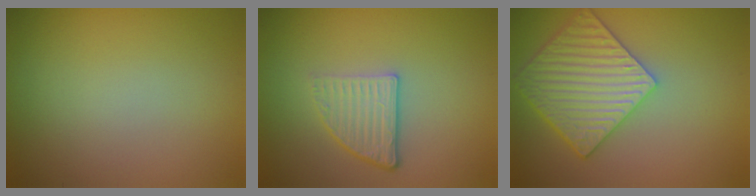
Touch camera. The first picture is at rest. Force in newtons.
{"total": 3.0, "press": 2.3, "slide": 1.8}
{"total": 5.9, "press": 5.0, "slide": 3.1}